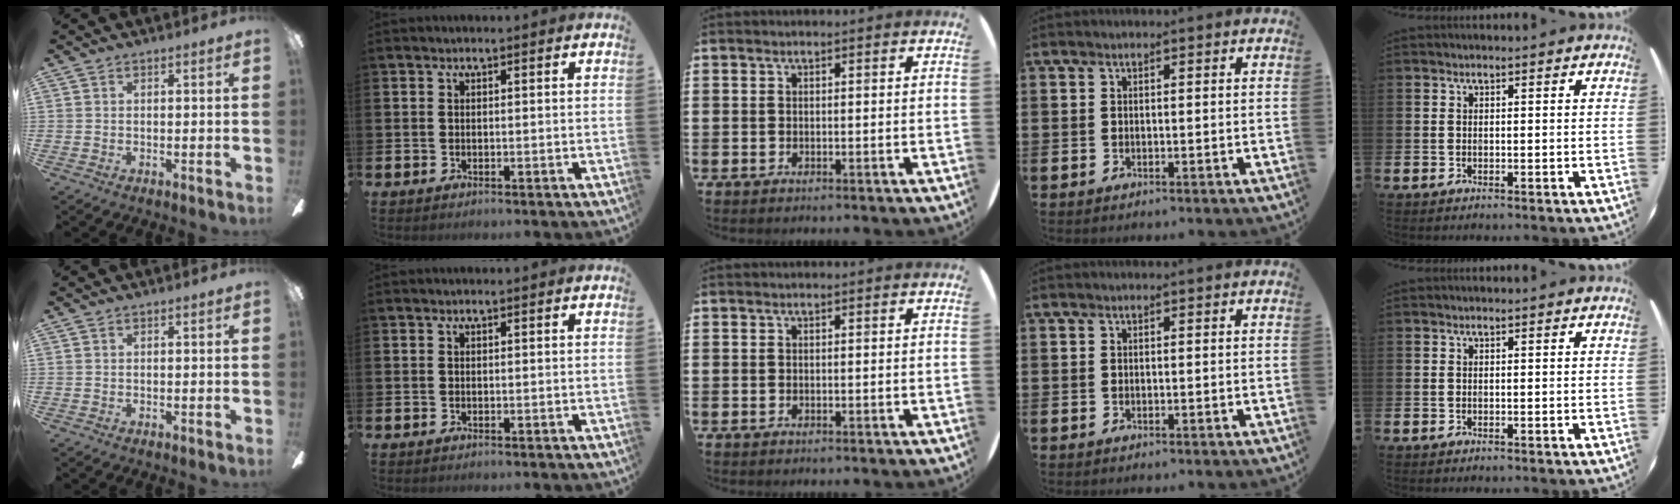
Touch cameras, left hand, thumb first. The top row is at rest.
{}